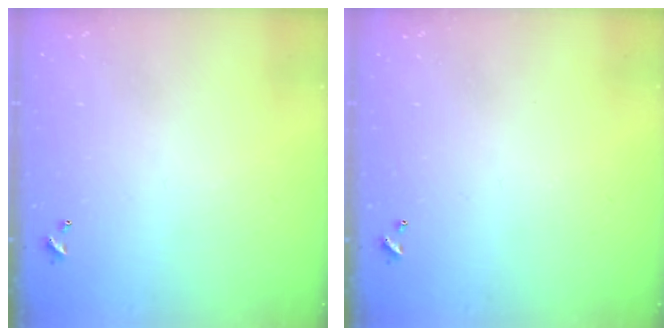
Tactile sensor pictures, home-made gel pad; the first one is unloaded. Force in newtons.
{"total": 0.0}